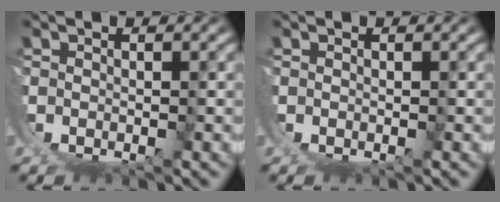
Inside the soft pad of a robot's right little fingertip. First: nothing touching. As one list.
[{"total": 0.0}]